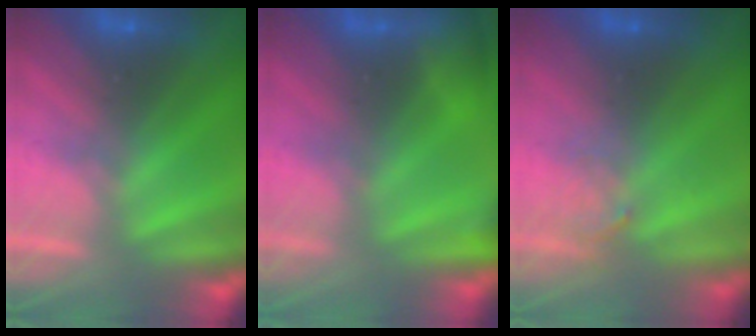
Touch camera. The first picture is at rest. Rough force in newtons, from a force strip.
{"total": 5.4}
{"total": 3.9}